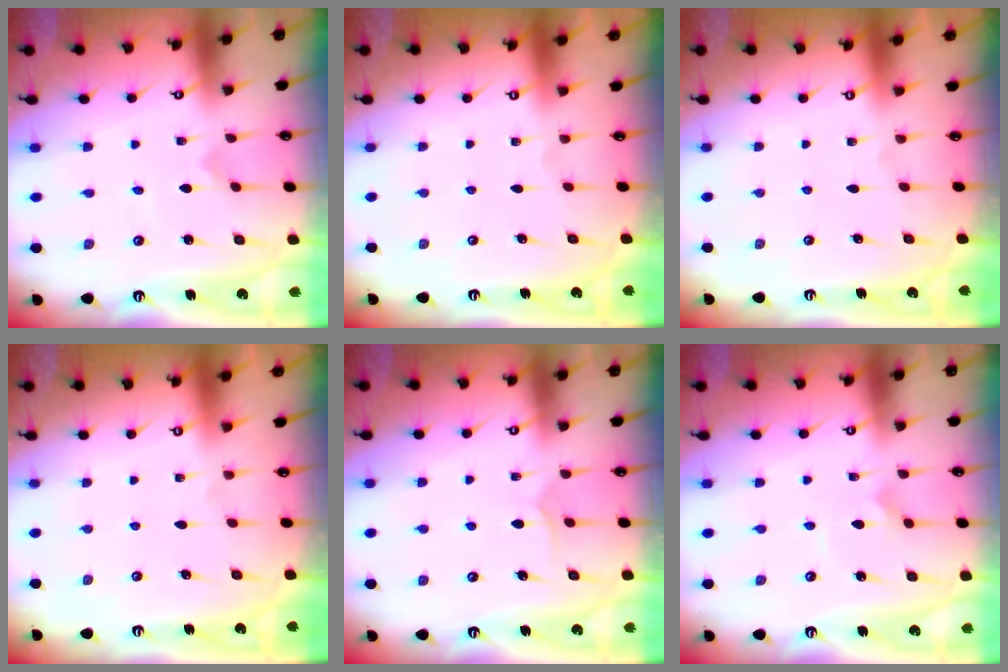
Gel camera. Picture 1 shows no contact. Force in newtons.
{"total": 0.0}
{"total": 0.0}
{"total": 0.0}
{"total": 5.0, "press": 4.9, "slide": 0.4}
{"total": 2.8, "press": 2.8, "slide": 0.2}